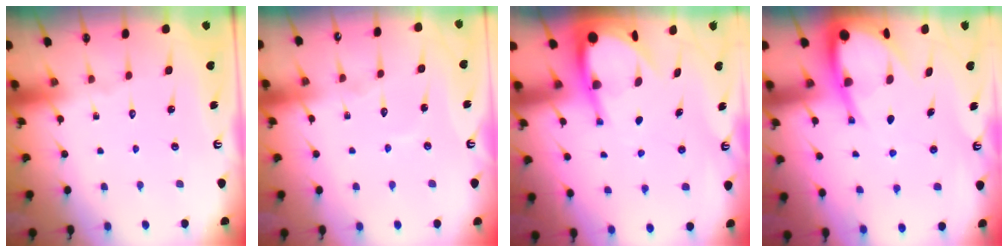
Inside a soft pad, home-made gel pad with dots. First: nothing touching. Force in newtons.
{"total": 5.6, "press": 5.6, "slide": 0.4}
{"total": 8.2, "press": 8.1, "slide": 0.9}
{"total": 10.7, "press": 10.7, "slide": 1.3}